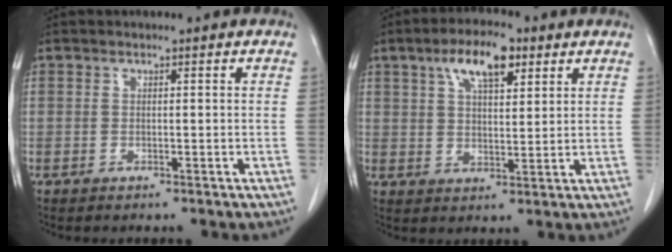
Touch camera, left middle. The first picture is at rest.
{"total": 8.1, "force": [4.4, 2.9, 6.2], "torque": [-0.114, 0.014, 0.076]}